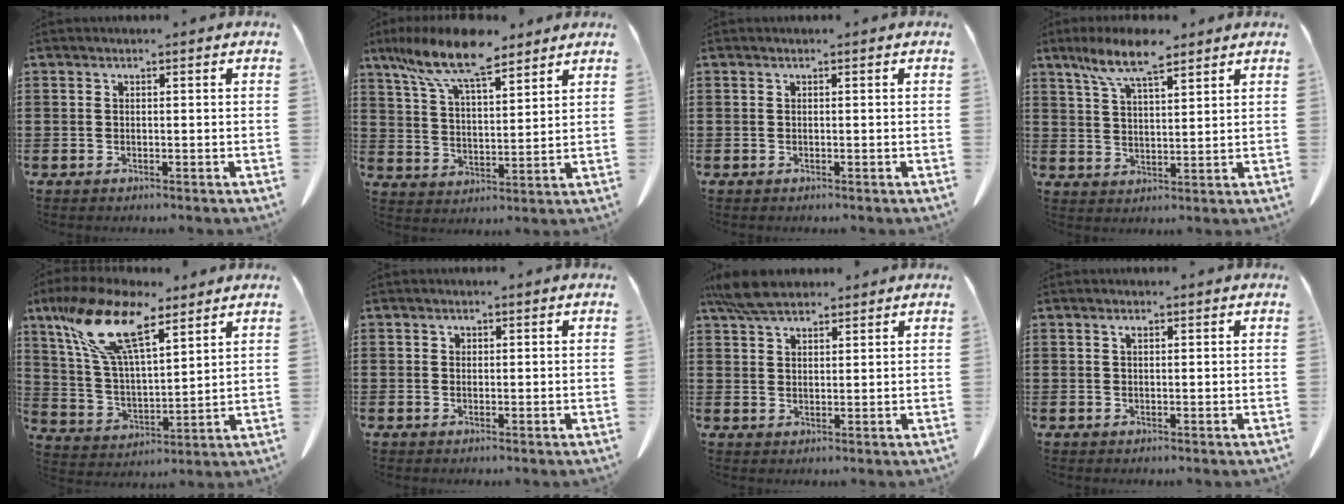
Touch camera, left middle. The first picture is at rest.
{"total": 11.7, "force": [9.1, 2.8, 6.8], "torque": [-0.156, -0.025, 0.164]}
{"total": 0.0}
{"total": 8.8, "force": [6.5, 2.2, 5.6], "torque": [-0.122, -0.009, 0.117]}
{"total": 14.6, "force": [9.5, 4.7, 10.1], "torque": [-0.238, -0.023, 0.166]}
{"total": 0.7, "force": [0.3, 0.6, 0.1], "torque": [-0.005, 0.002, 0.006]}
{"total": 5.8, "force": [4.7, 1.9, 2.8], "torque": [-0.067, -0.001, 0.090]}
{"total": 0.9, "force": [0.4, 0.3, 0.7], "torque": [-0.009, -0.001, 0.006]}